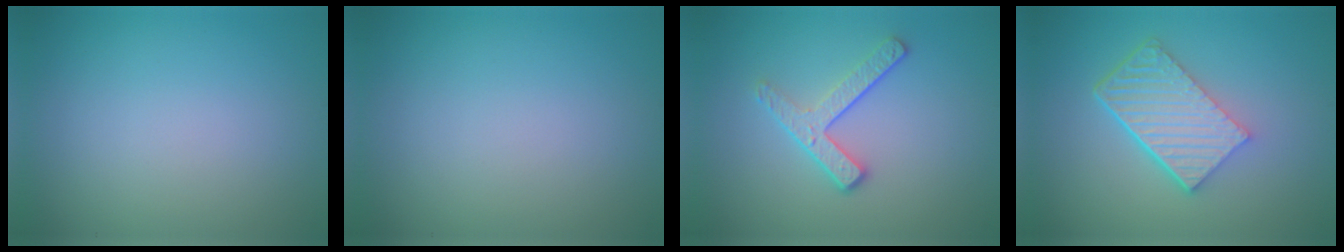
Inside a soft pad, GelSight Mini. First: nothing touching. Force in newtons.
{"total": 0.0}
{"total": 3.1, "press": 2.5, "slide": 1.9}
{"total": 6.0, "press": 4.1, "slide": 4.4}